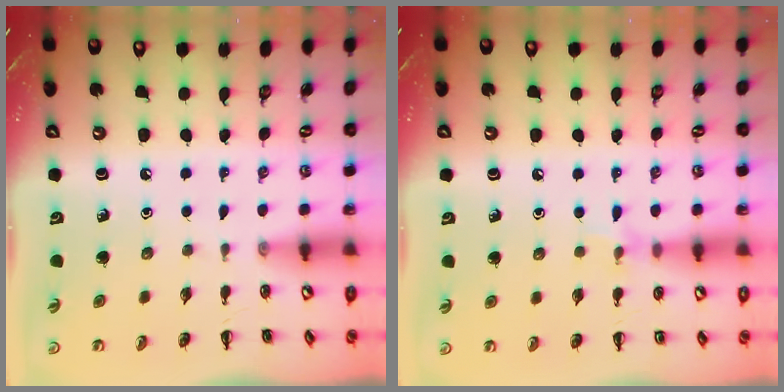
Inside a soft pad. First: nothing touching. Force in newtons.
{"total": 5.9, "press": 5.7, "slide": 1.6}